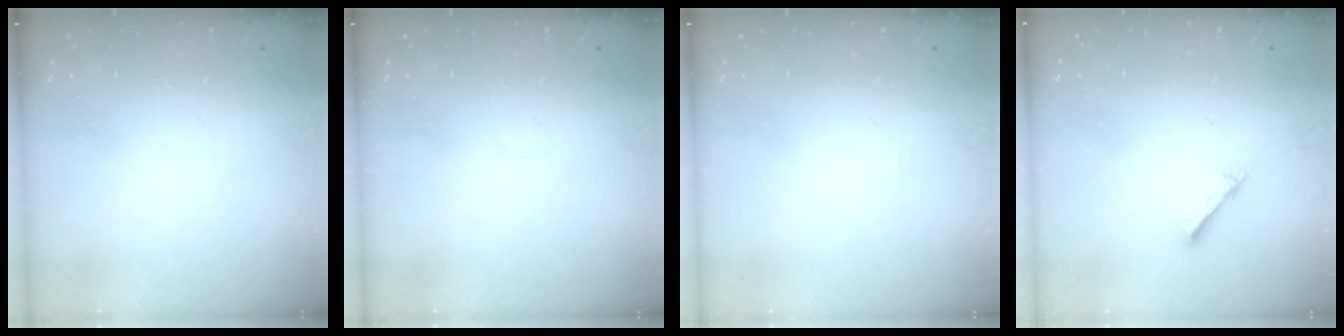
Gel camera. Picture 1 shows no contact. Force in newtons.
{"total": 0.0}
{"total": 0.0}
{"total": 1.6, "press": 1.6, "slide": 0.2}